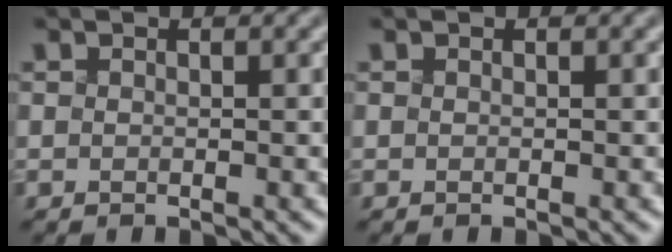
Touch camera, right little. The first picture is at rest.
{"total": 0.0}